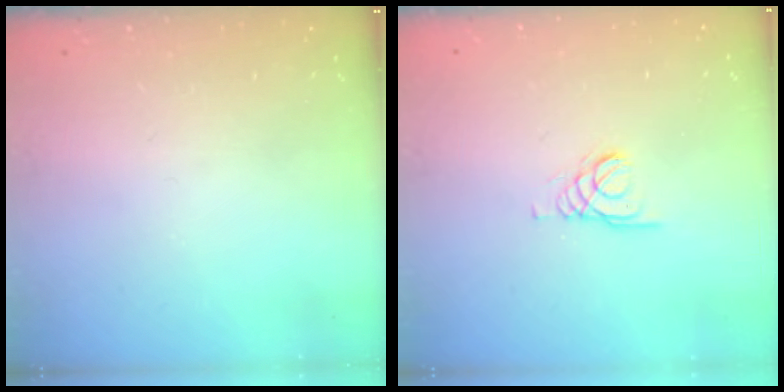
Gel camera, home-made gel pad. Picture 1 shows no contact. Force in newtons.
{"total": 1.5, "press": 1.4, "slide": 0.1}